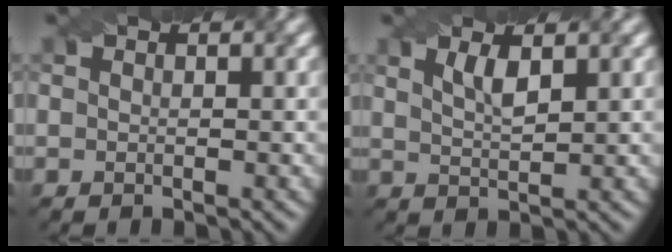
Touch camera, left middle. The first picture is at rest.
{"total": 2.2, "force": [1.2, 0.6, 1.7], "torque": [-0.033, -0.002, 0.026]}